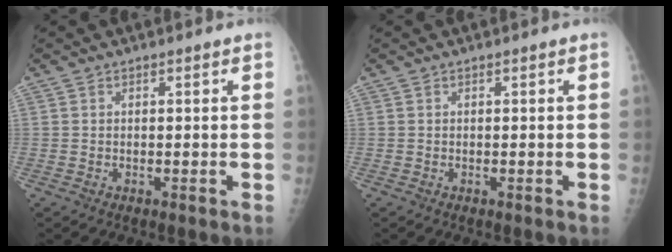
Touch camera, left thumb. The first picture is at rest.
{"total": 0.0}